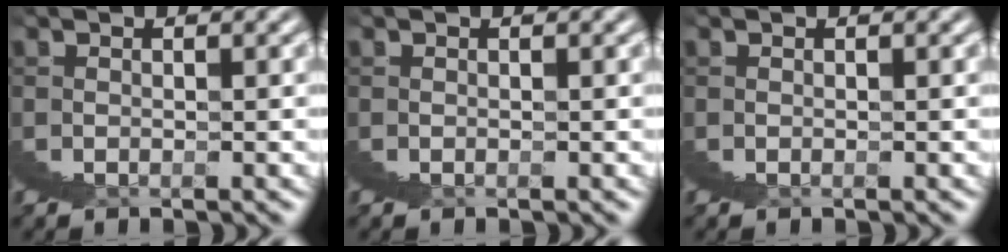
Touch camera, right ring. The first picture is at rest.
{"total": 0.0}
{"total": 0.0}